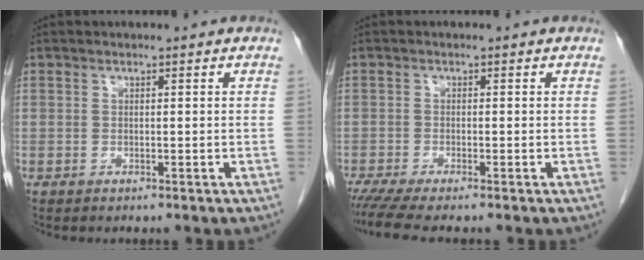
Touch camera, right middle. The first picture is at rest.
{"total": 4.3, "force": [-3.6, -0.3, 2.4], "torque": [-0.037, -0.012, -0.063]}